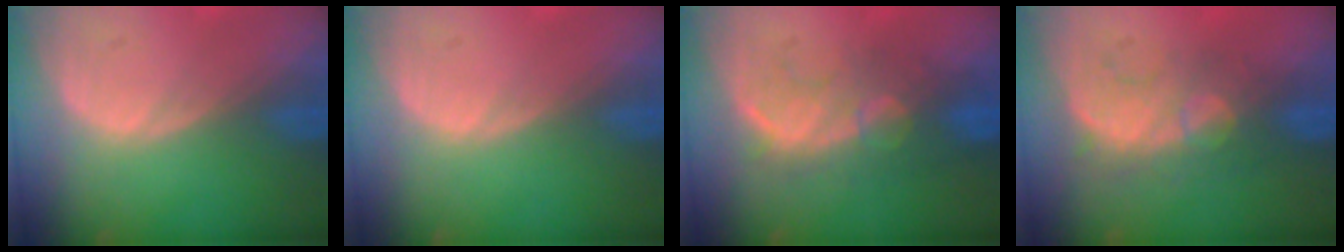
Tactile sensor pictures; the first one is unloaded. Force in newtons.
{"total": 0.0}
{"total": 8.4, "press": 8.1, "slide": 2.2}
{"total": 8.5, "press": 7.6, "slide": 3.7}